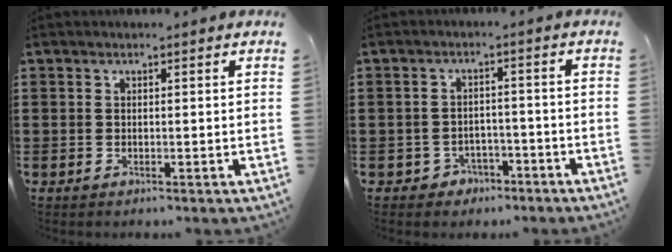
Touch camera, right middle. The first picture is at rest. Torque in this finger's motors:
{"motor_torque": [-0.42, 0.05, 0.08, -0.01]}